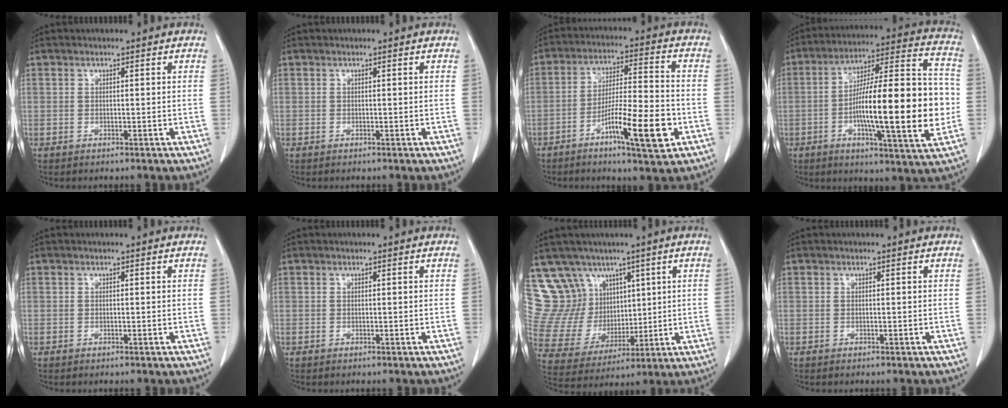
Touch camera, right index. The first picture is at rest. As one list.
[{"total": 0.0}, {"total": 12.2, "force": [-5.0, 1.3, 11.0], "torque": [-0.186, -0.004, -0.082]}, {"total": 22.1, "force": [-3.4, 2.9, 21.6], "torque": [-0.321, 0.015, -0.050]}, {"total": 0.0}, {"total": 0.0}, {"total": 13.3, "force": [8.5, 9.8, 3.0], "torque": [-0.076, 0.049, 0.186]}, {"total": 0.0}]